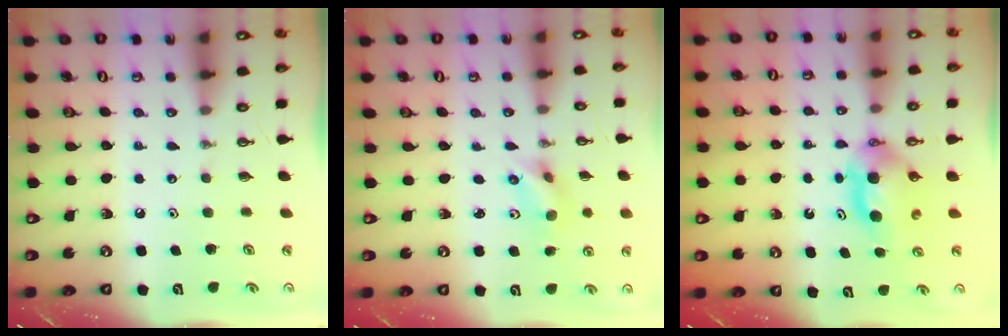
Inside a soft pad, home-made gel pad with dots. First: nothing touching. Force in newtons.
{"total": 6.9, "press": 2.5, "slide": 6.5}
{"total": 6.0, "press": 5.8, "slide": 1.5}